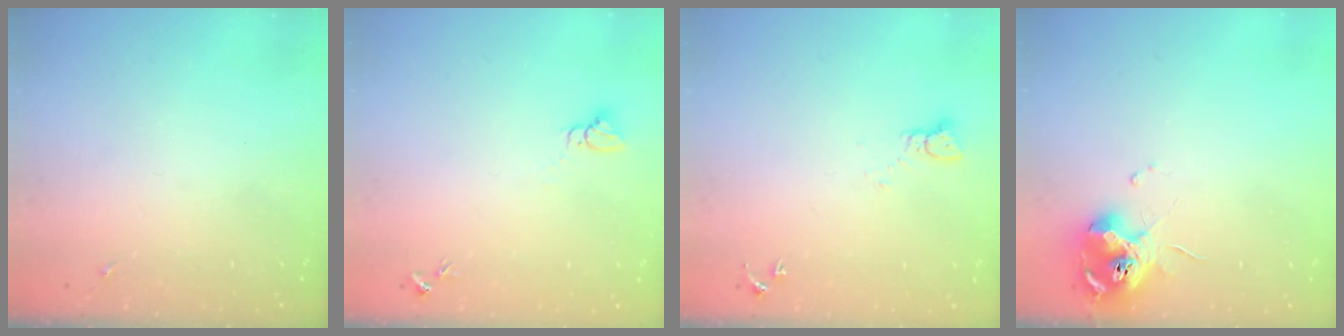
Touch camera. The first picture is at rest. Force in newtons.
{"total": 2.7, "press": 2.7, "slide": 0.1}
{"total": 2.4, "press": 2.4, "slide": 0.2}
{"total": 13.5, "press": 13.5, "slide": 1.2}